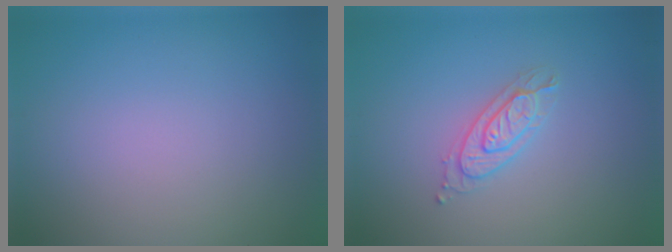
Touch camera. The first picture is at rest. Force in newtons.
{"total": 2.1, "press": 2.1, "slide": 0.2}